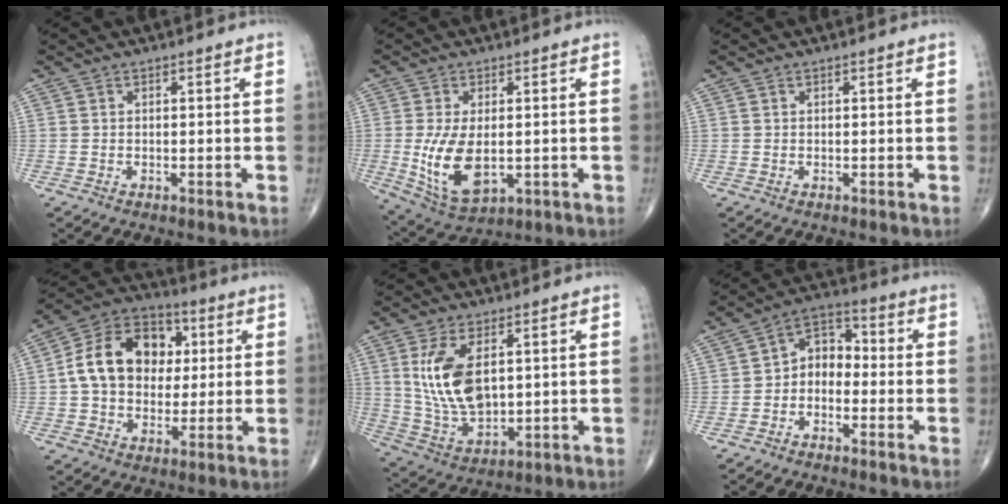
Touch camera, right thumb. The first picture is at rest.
{"total": 11.0, "force": [-1.1, 5.9, 9.2], "torque": [-0.174, -0.017, -0.004]}
{"total": 0.0}
{"total": 16.7, "force": [2.2, 12.4, 10.9], "torque": [-0.150, 0.019, 0.029]}
{"total": 13.1, "force": [3.0, 7.2, 10.5], "torque": [-0.197, -0.017, 0.072]}
{"total": 6.8, "force": [-1.6, 5.0, 4.3], "torque": [-0.043, 0.037, -0.048]}